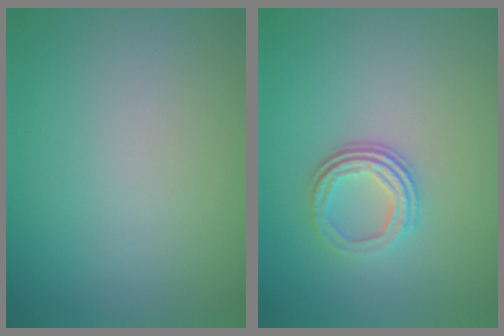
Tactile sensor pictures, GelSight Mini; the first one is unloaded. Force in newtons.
{"total": 3.2, "press": 2.3, "slide": 2.1}